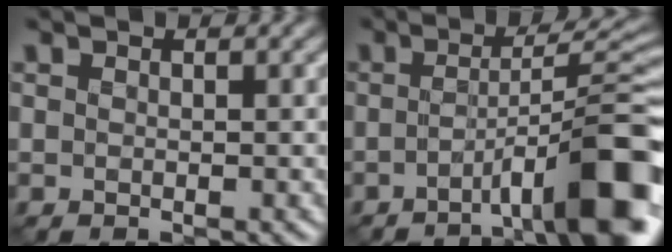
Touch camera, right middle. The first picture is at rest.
{"total": 7.3, "force": [-3.8, 0.2, 6.2], "torque": [-0.085, 0.021, -0.075]}